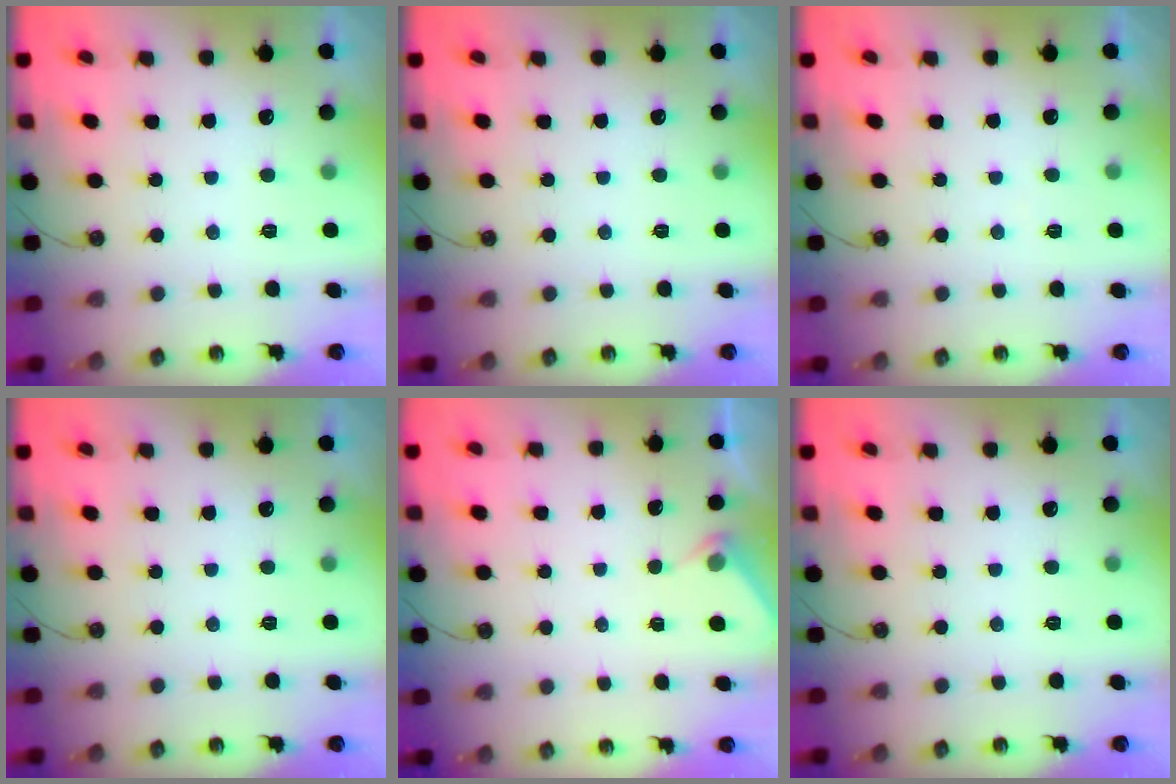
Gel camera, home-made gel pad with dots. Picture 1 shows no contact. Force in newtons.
{"total": 0.0}
{"total": 2.3, "press": 2.2, "slide": 0.4}
{"total": 0.0}
{"total": 3.6, "press": 3.5, "slide": 0.6}
{"total": 0.0}